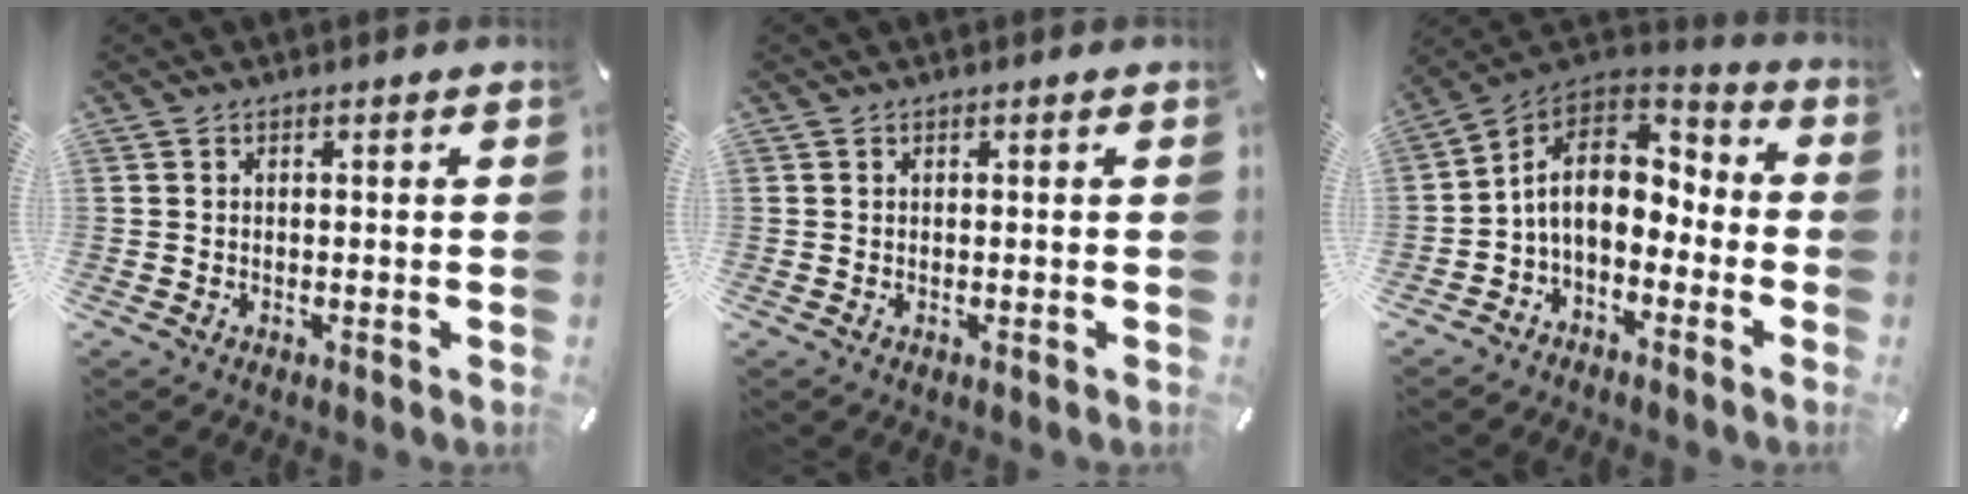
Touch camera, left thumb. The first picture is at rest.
{"total": 0.0}
{"total": 11.6, "force": [-1.1, 8.4, 7.8], "torque": [-0.156, 0.010, -0.020]}